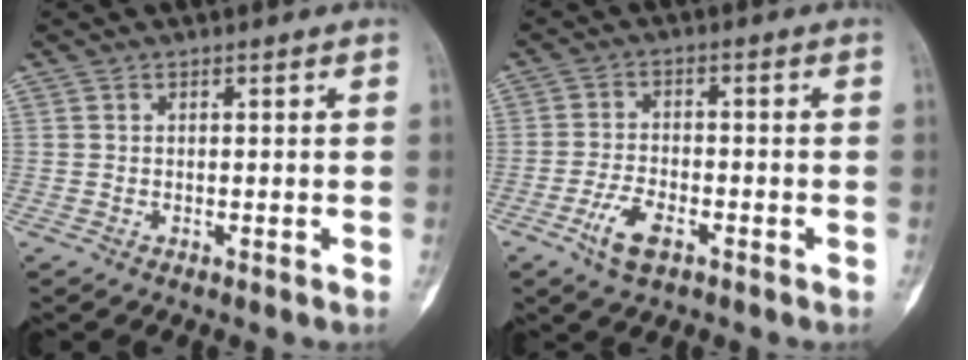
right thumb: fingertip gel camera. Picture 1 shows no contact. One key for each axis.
{"total": 6.0, "fx": -3.0, "fy": 2.9, "fz": 4.3, "tx": -0.081, "ty": 0.011, "tz": -0.056}